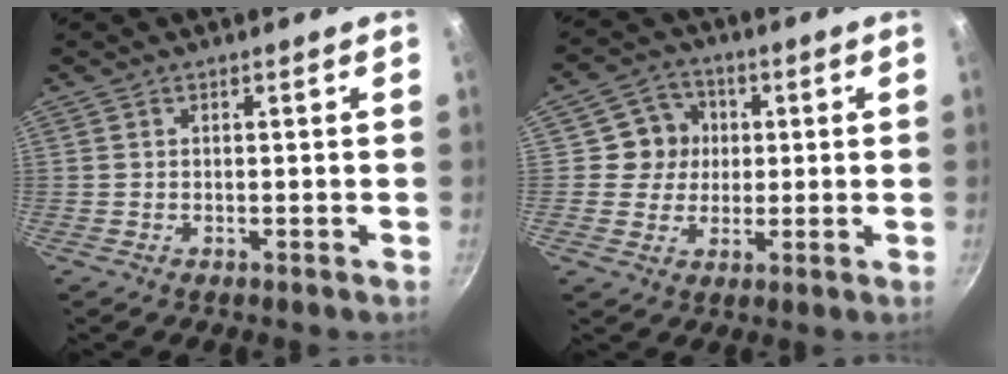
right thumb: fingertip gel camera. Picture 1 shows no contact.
{"total": 7.1, "force": [1.0, 6.8, 1.9], "torque": [0.012, 0.005, 0.005]}